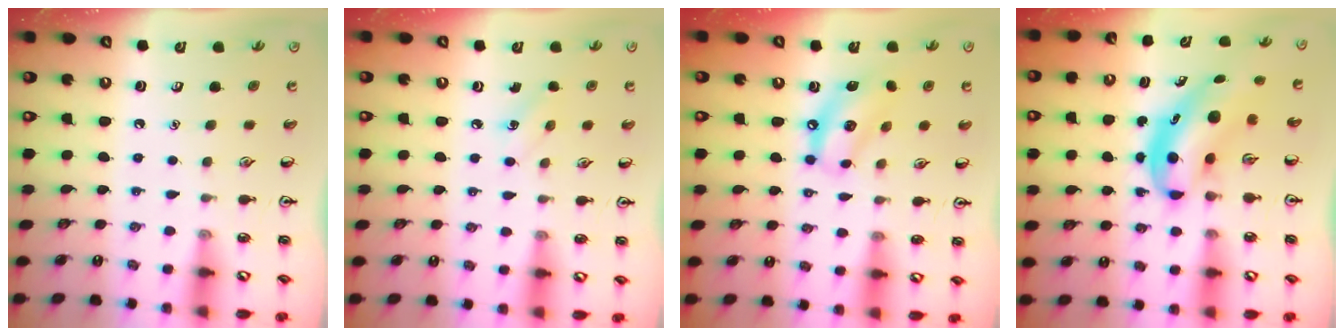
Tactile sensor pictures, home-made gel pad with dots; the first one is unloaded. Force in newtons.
{"total": 4.2, "press": 3.9, "slide": 1.5}
{"total": 10.5, "press": 10.2, "slide": 2.7}
{"total": 5.3, "press": 5.2, "slide": 1.2}